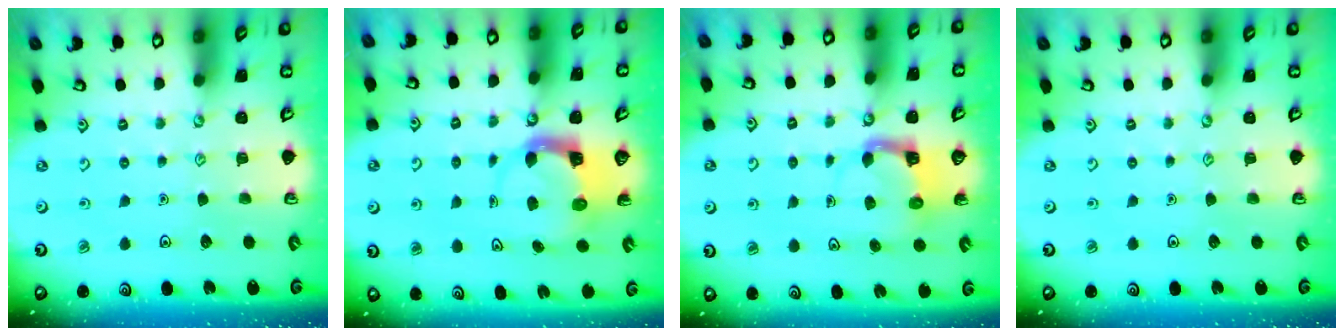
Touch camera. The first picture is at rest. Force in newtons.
{"total": 3.7, "press": 3.6, "slide": 0.5}
{"total": 3.9, "press": 3.9, "slide": 0.2}
{"total": 0.0}